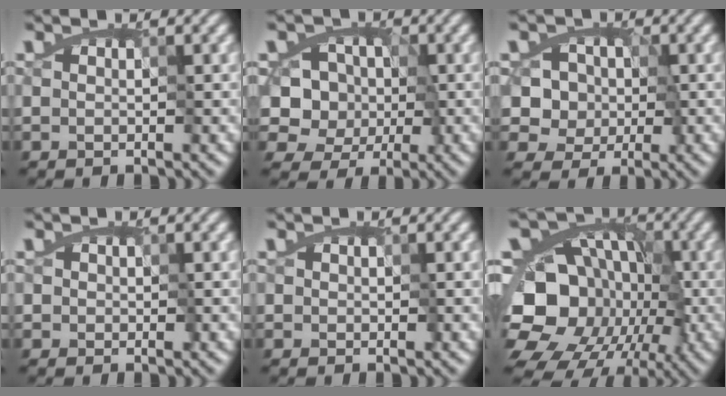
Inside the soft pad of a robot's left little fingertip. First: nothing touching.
{"total": 7.9, "force": [-2.1, 7.0, 3.0], "torque": [-0.040, 0.025, -0.059]}
{"total": 6.1, "force": [-0.7, 5.3, 2.9], "torque": [-0.021, 0.019, -0.038]}
{"total": 0.9, "force": [0.1, 0.9, 0.1], "torque": [-0.009, 0.004, 0.009]}
{"total": 0.0}
{"total": 18.4, "force": [-6.3, 16.3, 5.7], "torque": [-0.123, 0.004, -0.137]}